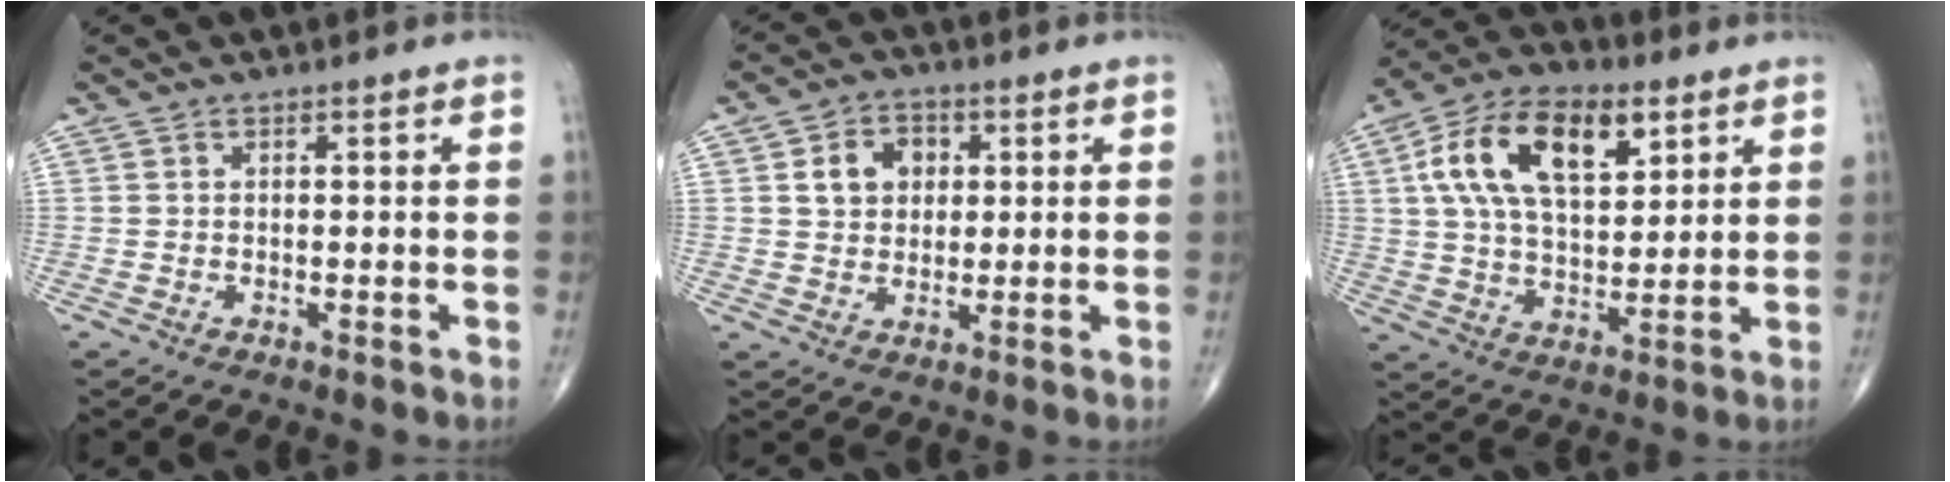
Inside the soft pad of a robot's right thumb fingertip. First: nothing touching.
{"total": 6.7, "force": [1.6, 5.4, 3.7], "torque": [-0.035, 0.002, 0.025]}
{"total": 18.2, "force": [6.8, 9.7, 13.8], "torque": [-0.229, -0.002, 0.118]}